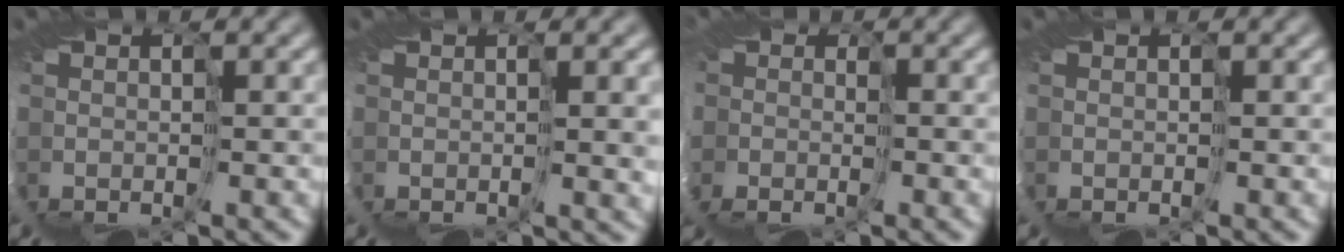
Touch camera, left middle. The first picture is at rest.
{"total": 4.3, "force": [1.1, 1.3, 3.9], "torque": [-0.063, 0.000, 0.020]}
{"total": 11.5, "force": [-3.9, 9.5, 5.3], "torque": [-0.130, -0.027, -0.076]}
{"total": 0.0}